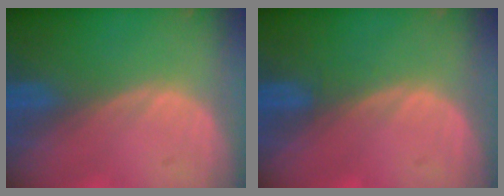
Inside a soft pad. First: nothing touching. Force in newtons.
{"total": 0.6, "press": 0.6, "slide": 0.2}